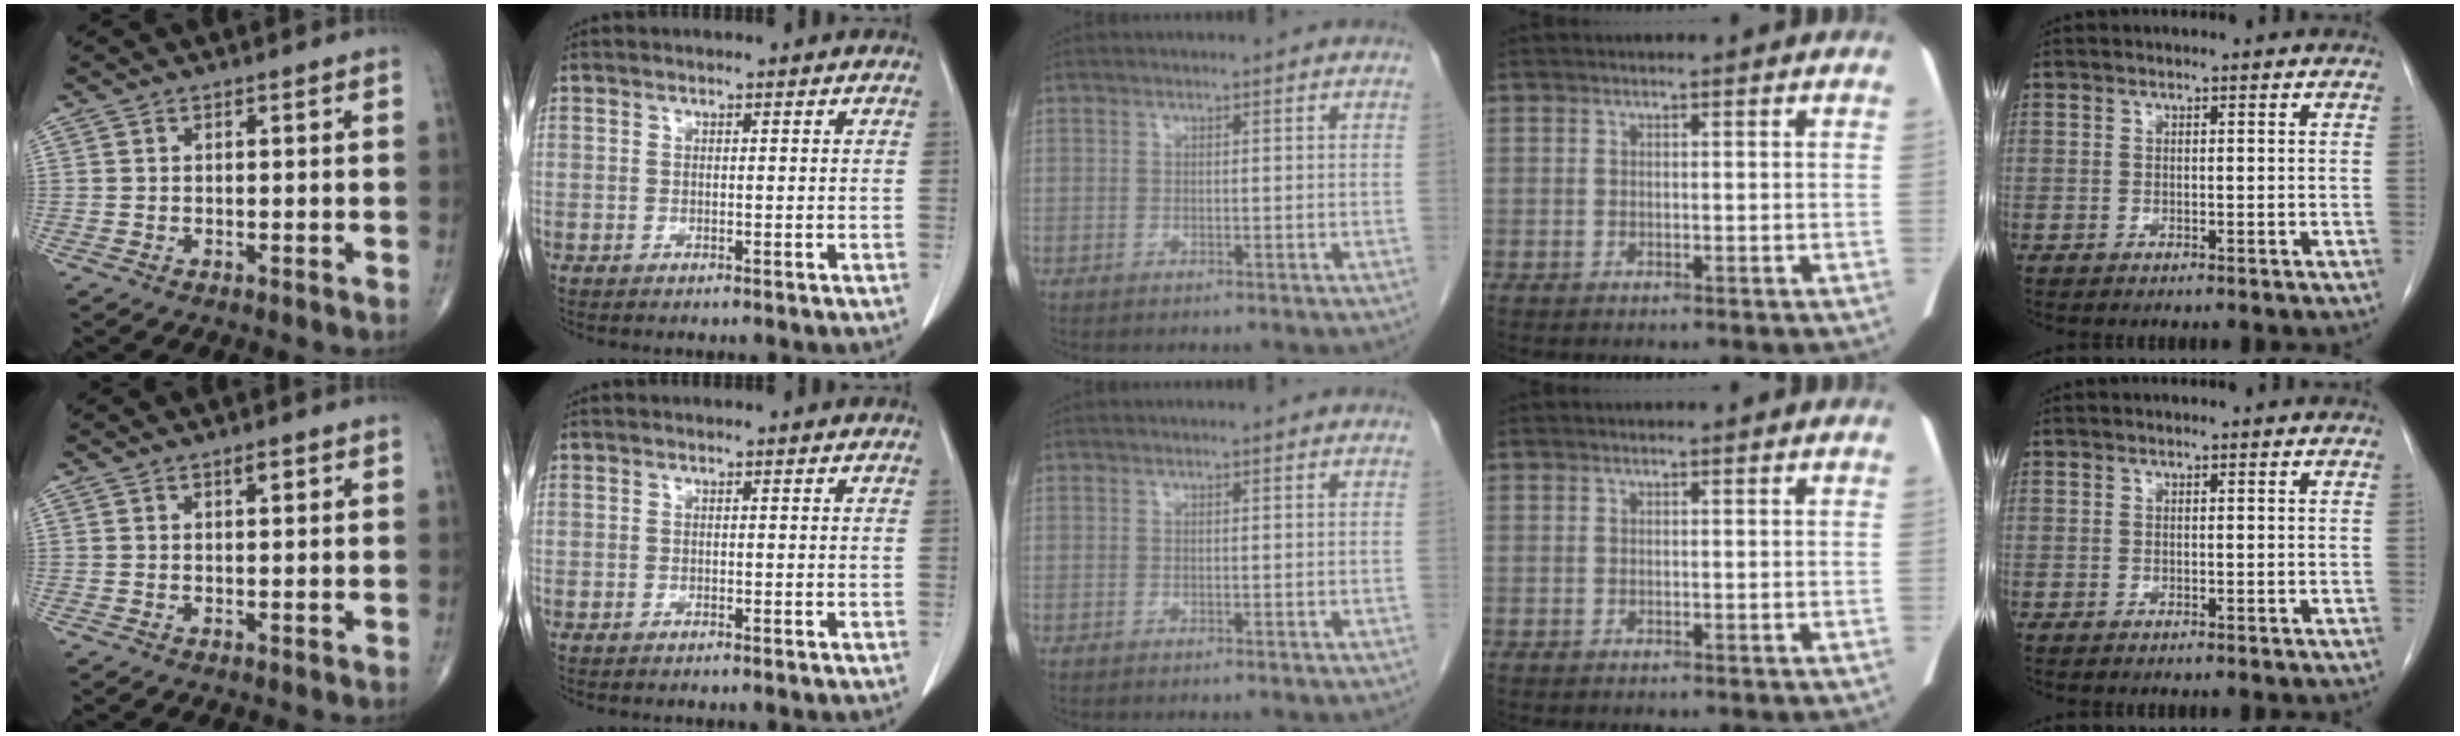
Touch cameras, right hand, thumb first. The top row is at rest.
{"thumb": {"total": 1.3, "force": [0.7, 0.5, 1.0], "torque": [-0.009, 0.001, 0.008]}}